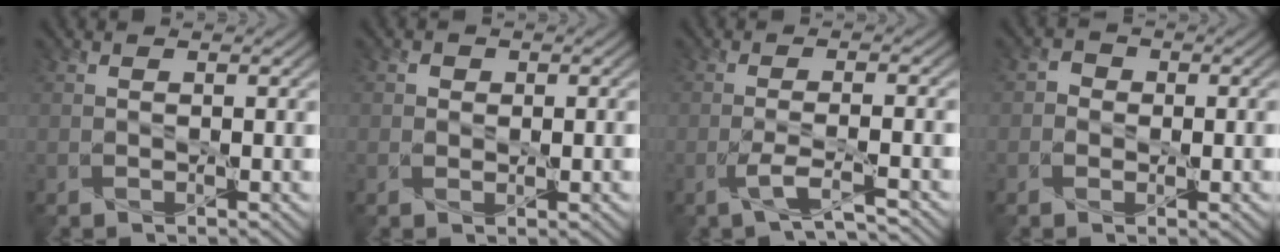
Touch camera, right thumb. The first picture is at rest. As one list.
[{"total": 1.1, "force": [0.0, 1.0, 0.4], "torque": [-0.007, -0.003, 0.000]}, {"total": 3.6, "force": [-2.1, 0.7, 2.8], "torque": [-0.054, 0.005, -0.049]}, {"total": 1.8, "force": [-0.4, 1.6, 0.6], "torque": [-0.008, -0.001, -0.012]}]